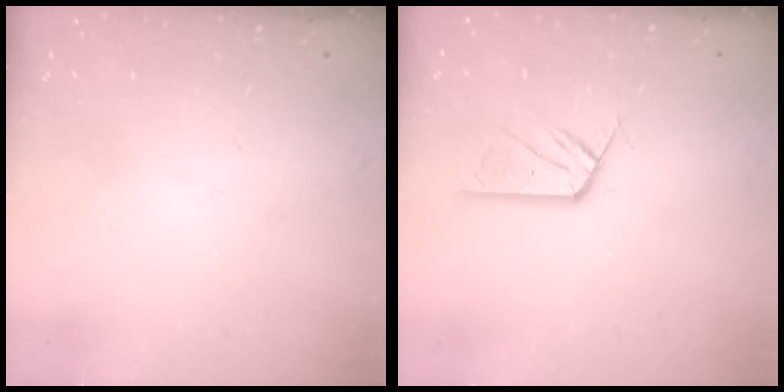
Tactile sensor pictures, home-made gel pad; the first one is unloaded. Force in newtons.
{"total": 8.1, "press": 8.0, "slide": 0.6}